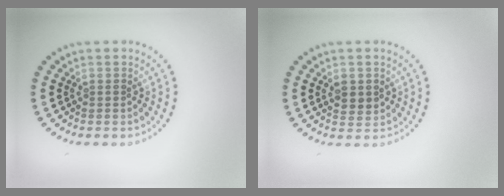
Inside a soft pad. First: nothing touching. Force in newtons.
{"total": 1.8, "press": 1.8, "slide": 0.4}